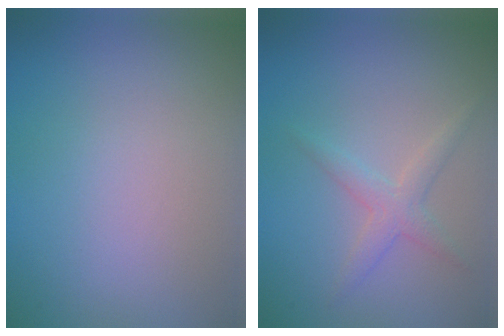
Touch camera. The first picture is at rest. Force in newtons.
{"total": 2.1, "press": 2.1, "slide": 0.0}